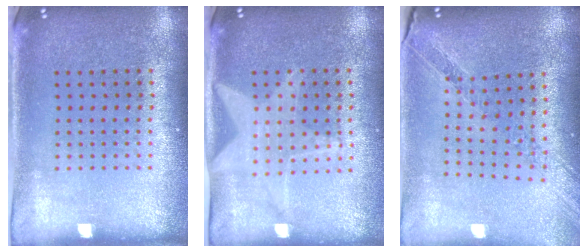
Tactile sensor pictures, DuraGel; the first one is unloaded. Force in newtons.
{"total": 1.4, "press": 1.4, "slide": 0.2}
{"total": 1.1, "press": 1.1, "slide": 0.1}